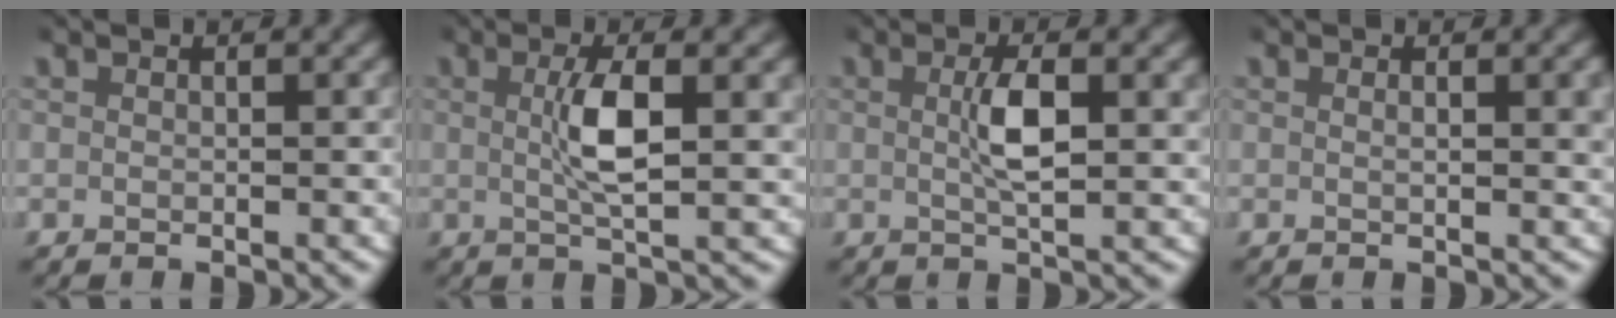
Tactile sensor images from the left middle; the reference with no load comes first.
{"total": 4.3, "force": [0.7, 0.7, 4.2], "torque": [-0.080, -0.003, 0.014]}
{"total": 3.2, "force": [0.4, 0.5, 3.1], "torque": [-0.063, -0.004, 0.009]}
{"total": 1.1, "force": [0.3, 0.0, 1.1], "torque": [-0.015, -0.003, 0.005]}